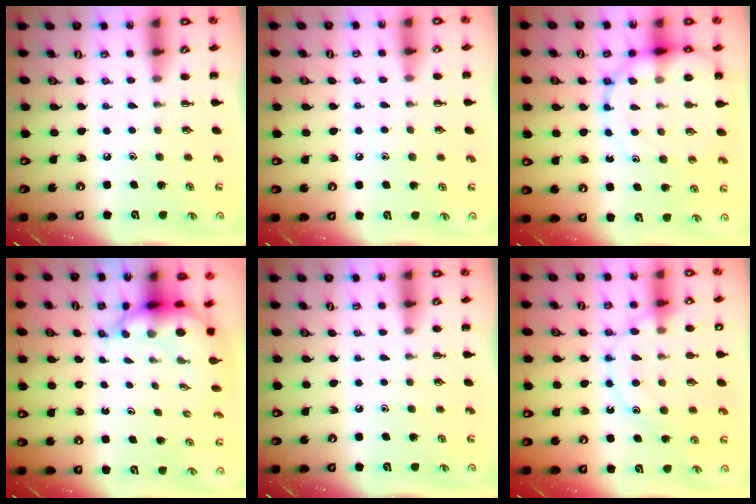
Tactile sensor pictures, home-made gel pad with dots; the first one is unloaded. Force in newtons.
{"total": 4.8, "press": 4.6, "slide": 1.4}
{"total": 14.1, "press": 13.7, "slide": 3.4}
{"total": 5.6, "press": 5.4, "slide": 1.3}
{"total": 0.0}
{"total": 14.3, "press": 14.3, "slide": 1.0}